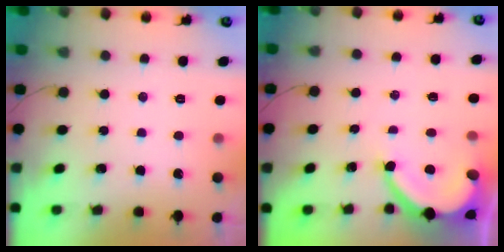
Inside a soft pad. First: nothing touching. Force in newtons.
{"total": 6.1, "press": 6.1, "slide": 0.8}